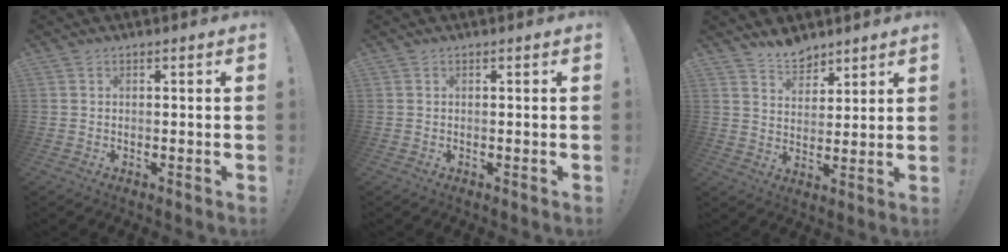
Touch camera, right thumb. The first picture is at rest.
{"total": 0.0}
{"total": 7.1, "force": [6.2, 3.1, 1.1], "torque": [-0.024, -0.047, 0.120]}